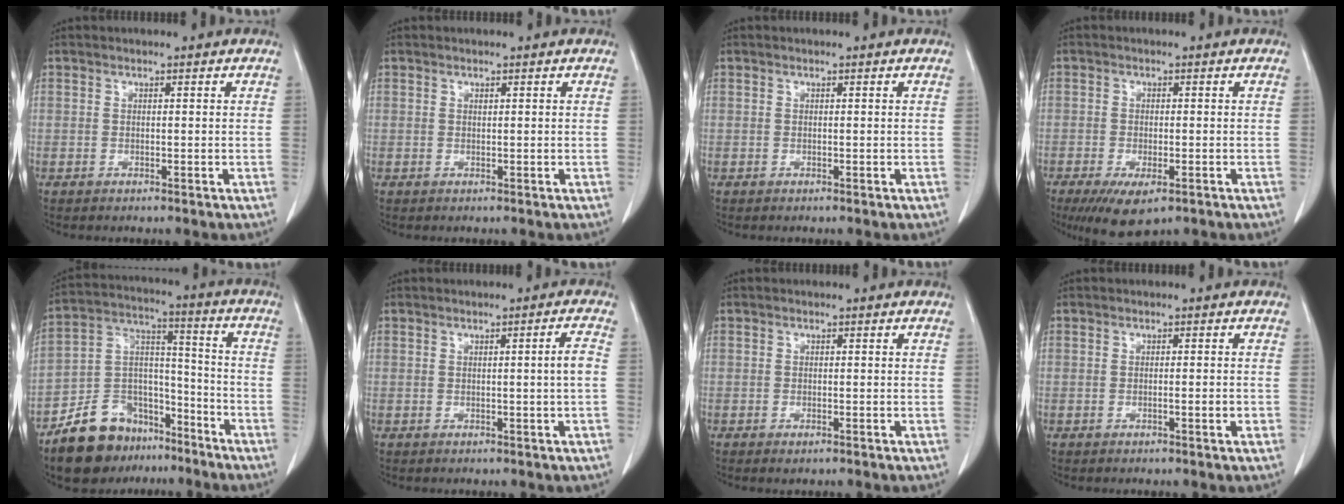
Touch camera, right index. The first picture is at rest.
{"total": 0.0}
{"total": 0.0}
{"total": 6.8, "force": [-4.0, 2.4, 4.9], "torque": [-0.077, -0.015, -0.061]}
{"total": 14.9, "force": [-11.0, 8.4, 5.4], "torque": [-0.095, 0.050, -0.186]}
{"total": 2.0, "force": [-0.2, -0.6, 1.9], "torque": [-0.030, -0.001, -0.001]}
{"total": 1.0, "force": [-0.7, 0.3, 0.6], "torque": [-0.008, -0.001, -0.006]}
{"total": 1.1, "force": [-0.4, 0.1, 1.0], "torque": [-0.015, 0.002, -0.003]}